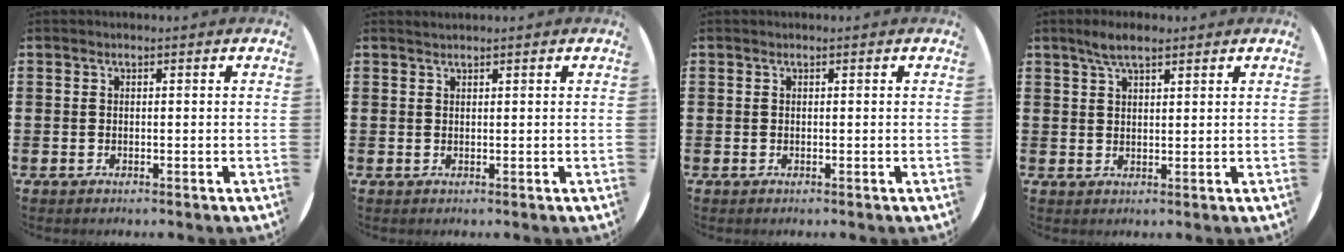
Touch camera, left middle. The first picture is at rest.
{"total": 0.5, "force": [0.5, -0.1, 0.0], "torque": [0.000, 0.000, 0.011]}
{"total": 0.0}
{"total": 3.5, "force": [2.6, 1.1, 2.1], "torque": [-0.038, 0.003, 0.045]}